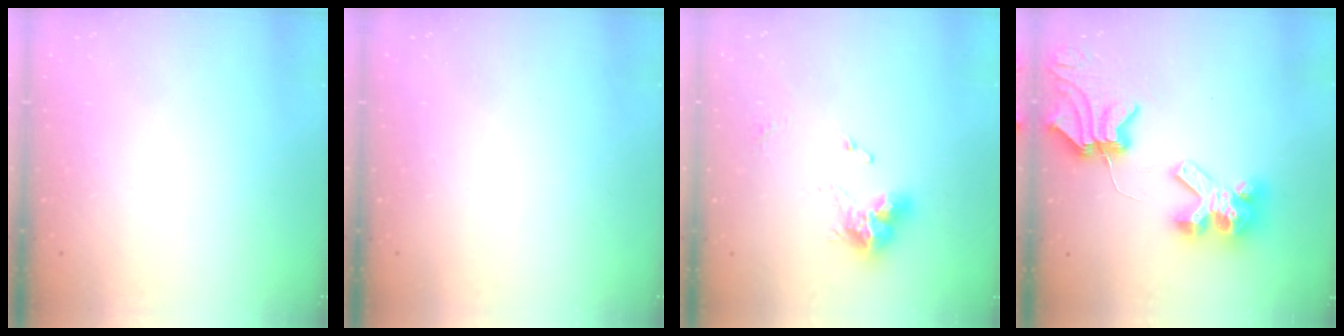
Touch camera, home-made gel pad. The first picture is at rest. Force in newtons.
{"total": 0.0}
{"total": 9.9, "press": 9.8, "slide": 1.1}
{"total": 10.0, "press": 9.9, "slide": 1.6}